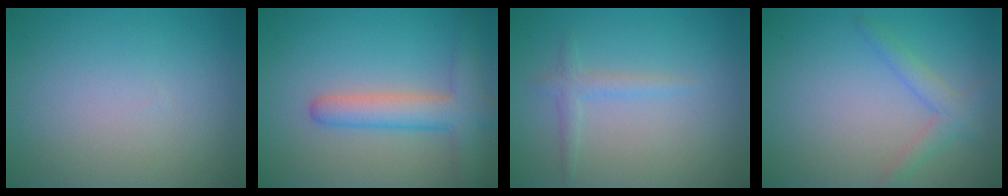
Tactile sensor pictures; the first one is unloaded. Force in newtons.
{"total": 4.8, "press": 4.8, "slide": 0.4}
{"total": 1.5, "press": 1.4, "slide": 0.1}
{"total": 2.1, "press": 2.1, "slide": 0.1}